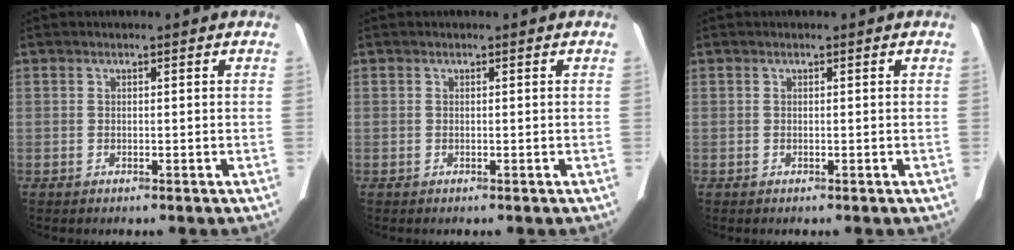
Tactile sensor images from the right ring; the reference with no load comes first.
{"total": 0.0}
{"total": 0.0}